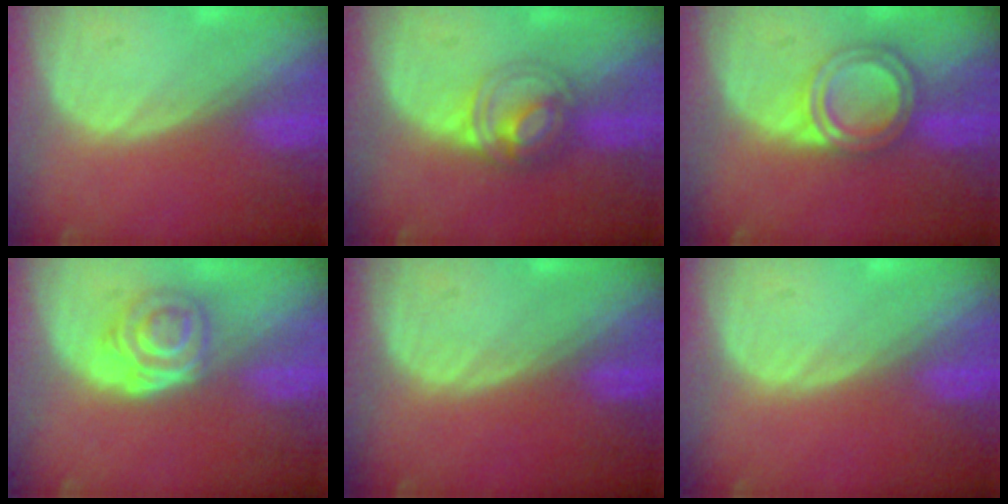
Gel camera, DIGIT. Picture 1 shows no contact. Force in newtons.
{"total": 6.1, "press": 5.3, "slide": 3.1}
{"total": 5.9, "press": 5.4, "slide": 2.5}
{"total": 6.2, "press": 5.2, "slide": 3.3}
{"total": 0.0}
{"total": 0.0}